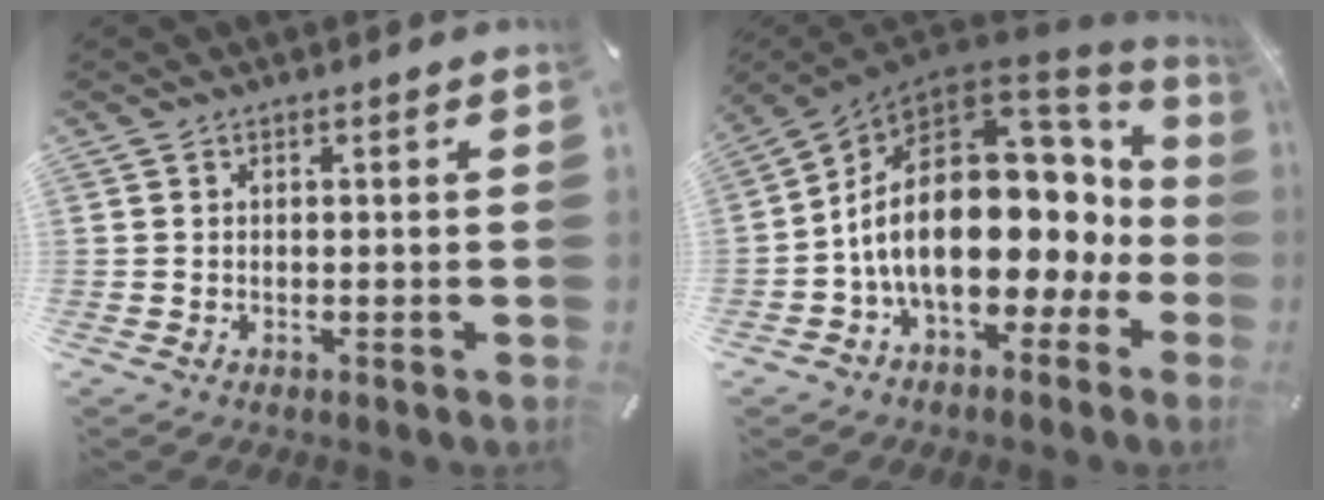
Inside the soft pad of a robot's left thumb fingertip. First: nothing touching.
{"total": 22.0, "force": [0.0, 14.3, 16.8], "torque": [-0.320, -0.025, 0.008]}